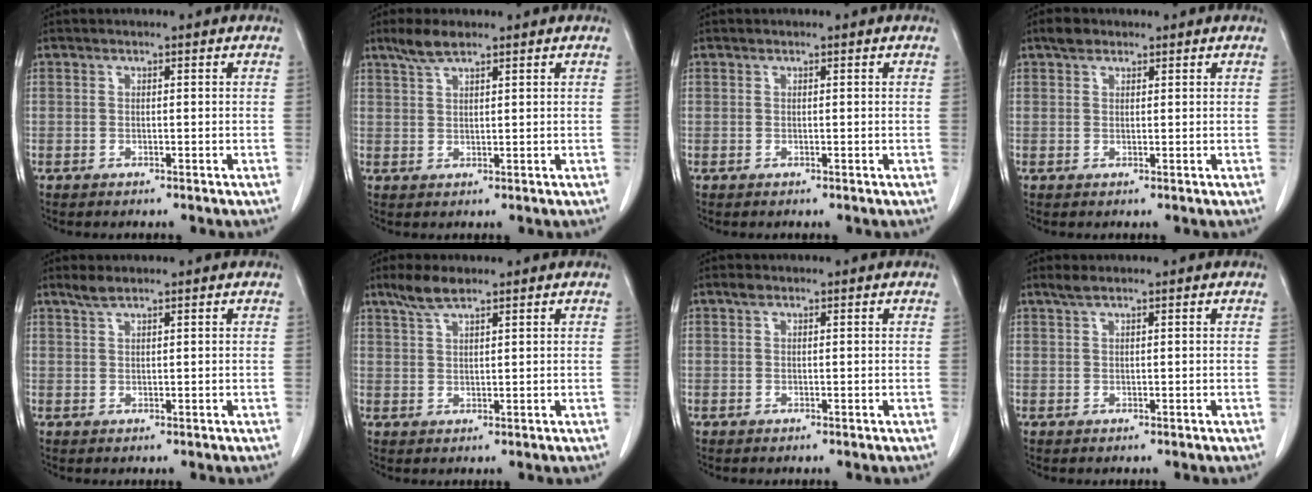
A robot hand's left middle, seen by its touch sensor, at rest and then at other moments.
{"total": 3.5, "force": [2.7, 0.6, 2.1], "torque": [-0.052, 0.005, 0.058]}
{"total": 0.0}
{"total": 2.0, "force": [1.5, 1.1, 0.8], "torque": [-0.018, 0.007, 0.024]}
{"total": 1.9, "force": [1.6, 0.2, 1.0], "torque": [-0.028, 0.004, 0.035]}
{"total": 4.1, "force": [3.1, 0.8, 2.5], "torque": [-0.060, 0.006, 0.065]}
{"total": 0.8, "force": [0.6, 0.4, 0.4], "torque": [-0.012, 0.007, 0.010]}
{"total": 1.5, "force": [1.2, 0.1, 0.9], "torque": [-0.025, 0.007, 0.027]}